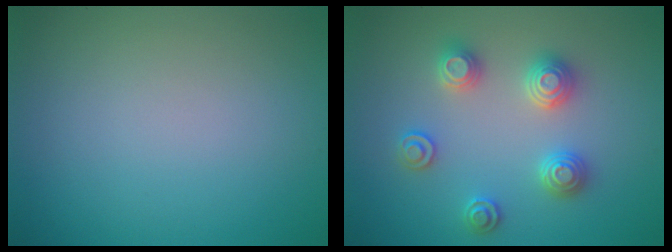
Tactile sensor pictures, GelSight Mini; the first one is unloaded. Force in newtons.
{"total": 3.2, "press": 3.2, "slide": 0.4}